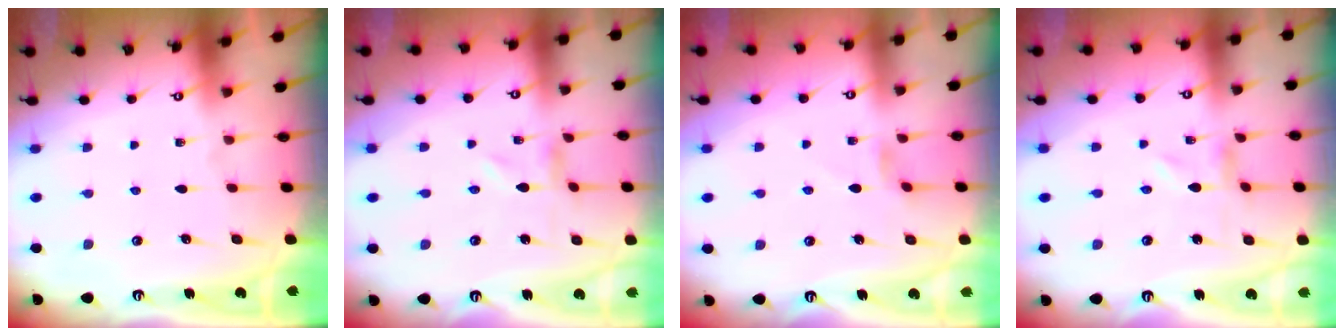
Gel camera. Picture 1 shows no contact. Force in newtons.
{"total": 0.0}
{"total": 2.1, "press": 2.1, "slide": 0.4}
{"total": 0.0}